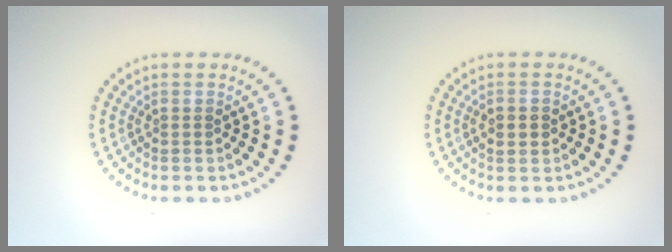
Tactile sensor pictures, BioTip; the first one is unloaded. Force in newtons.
{"total": 2.2, "press": 2.2, "slide": 0.1}